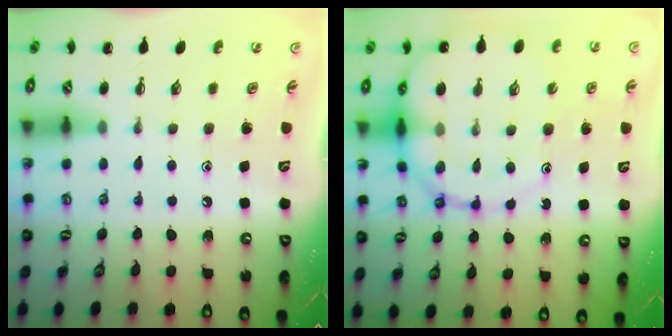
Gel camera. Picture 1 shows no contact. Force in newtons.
{"total": 15.7, "press": 15.4, "slide": 3.3}